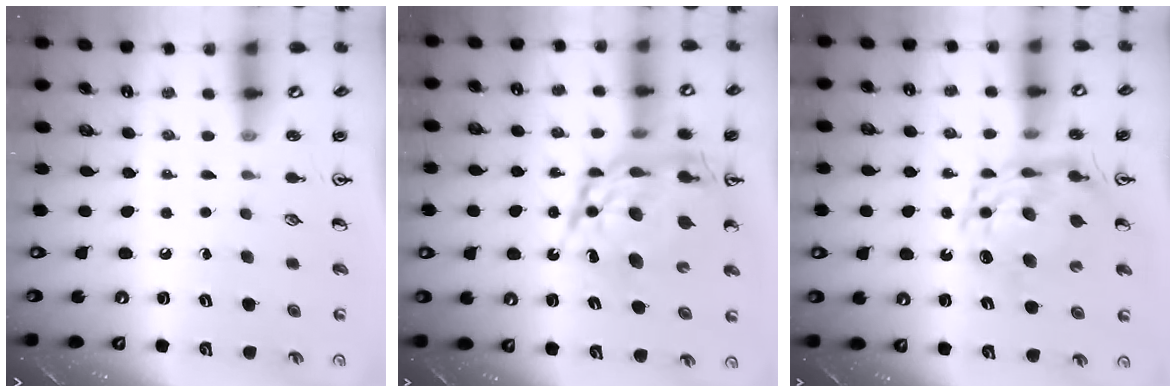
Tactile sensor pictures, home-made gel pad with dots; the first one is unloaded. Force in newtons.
{"total": 18.1, "press": 18.0, "slide": 1.4}
{"total": 13.2, "press": 13.2, "slide": 1.0}